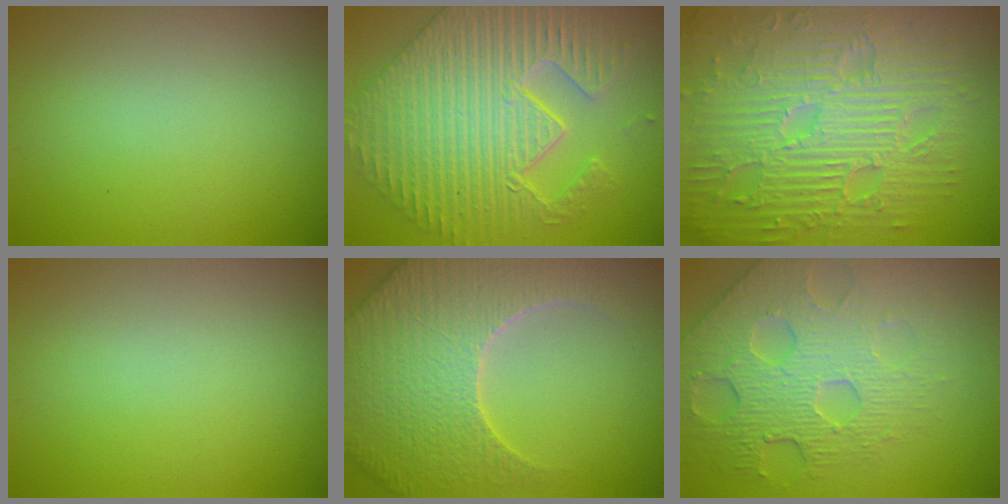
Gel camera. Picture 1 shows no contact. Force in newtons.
{"total": 9.5, "press": 7.4, "slide": 6.0}
{"total": 11.3, "press": 7.4, "slide": 8.6}
{"total": 0.0}
{"total": 7.5, "press": 7.2, "slide": 2.1}
{"total": 6.5, "press": 5.2, "slide": 3.9}